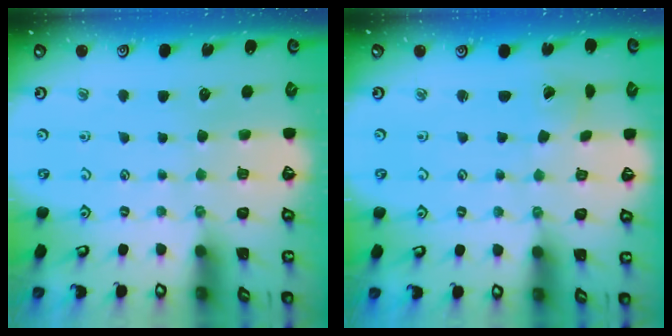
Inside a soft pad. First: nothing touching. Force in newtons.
{"total": 1.7, "press": 1.7, "slide": 0.1}